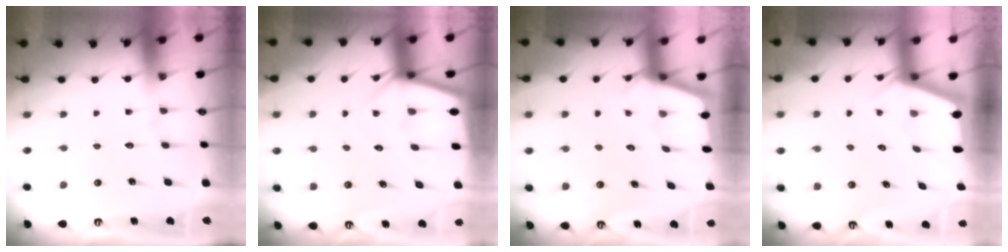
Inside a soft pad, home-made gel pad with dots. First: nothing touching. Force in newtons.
{"total": 4.0, "press": 4.0, "slide": 0.4}
{"total": 2.0, "press": 2.0, "slide": 0.3}
{"total": 1.9, "press": 1.9, "slide": 0.2}